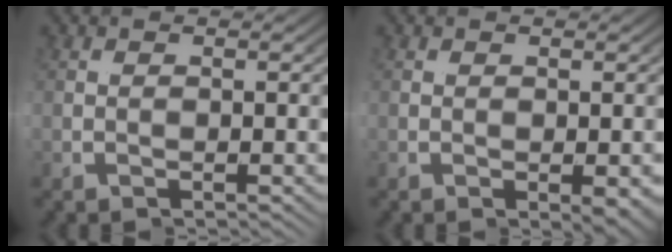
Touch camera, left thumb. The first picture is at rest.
{"total": 1.2, "force": [0.1, -0.4, 1.1], "torque": [-0.015, 0.007, -0.003]}